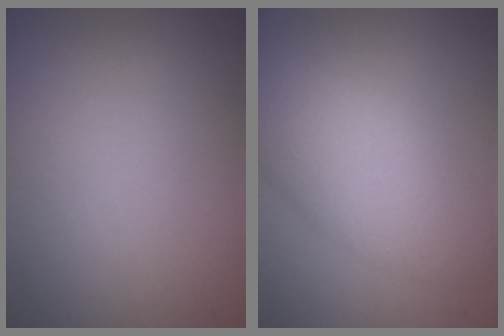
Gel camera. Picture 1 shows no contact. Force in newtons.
{"total": 5.3, "press": 5.3, "slide": 0.2}